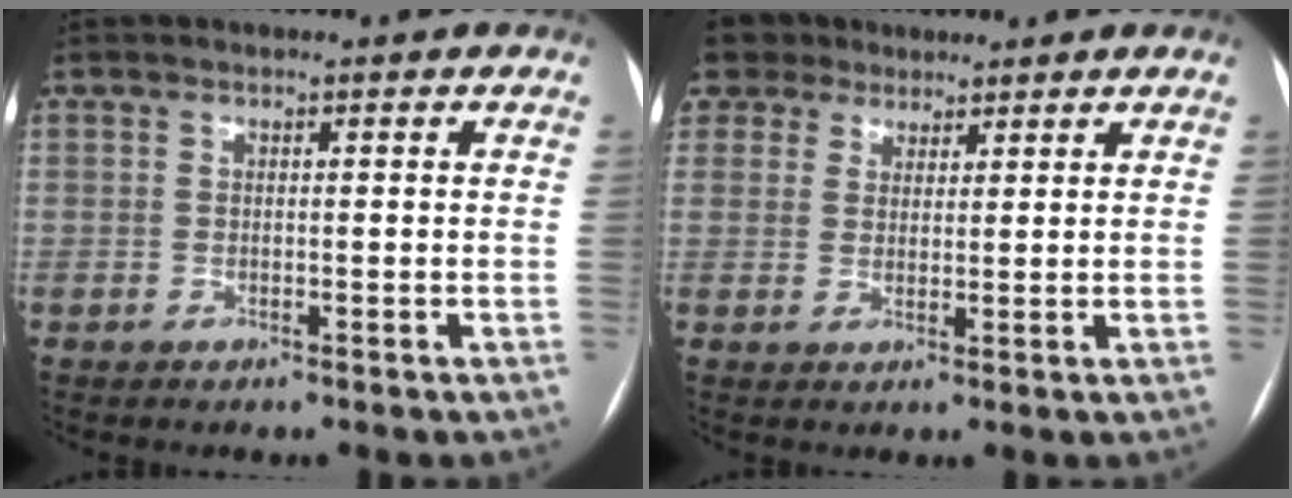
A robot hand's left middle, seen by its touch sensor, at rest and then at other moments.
{"total": 6.0, "force": [4.6, 3.9, 0.5], "torque": [-0.010, 0.027, 0.085]}